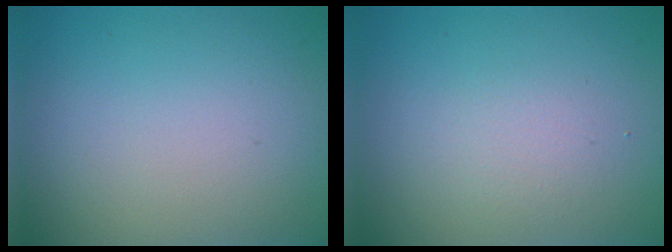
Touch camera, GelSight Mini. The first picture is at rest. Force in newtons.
{"total": 1.4, "press": 1.4, "slide": 0.0}